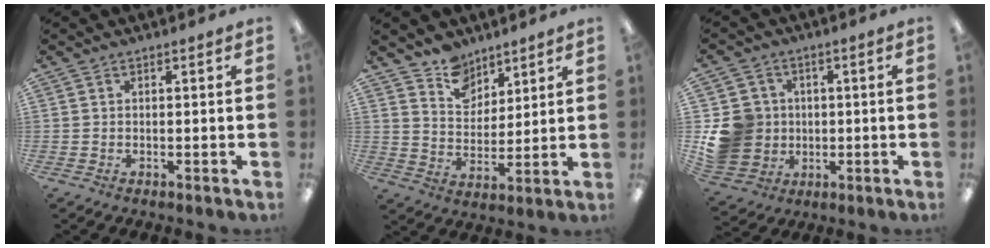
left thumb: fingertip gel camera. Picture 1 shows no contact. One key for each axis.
{"total": 9.5, "fx": 7.5, "fy": 5.6, "fz": 1.3, "tx": -0.022, "ty": -0.053, "tz": 0.143}
{"total": 12.1, "fx": -0.5, "fy": 11.5, "fz": 3.7, "tx": -0.093, "ty": 0.020, "tz": 0.001}